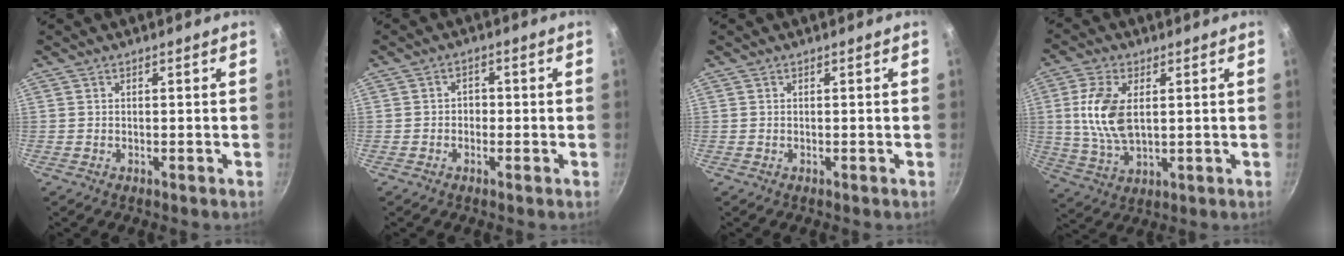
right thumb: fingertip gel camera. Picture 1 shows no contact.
{"total": 2.3, "force": [-0.5, 1.9, 1.1], "torque": [-0.004, 0.008, -0.012]}
{"total": 0.0}
{"total": 11.3, "force": [1.9, 6.2, 9.2], "torque": [-0.181, -0.009, 0.039]}